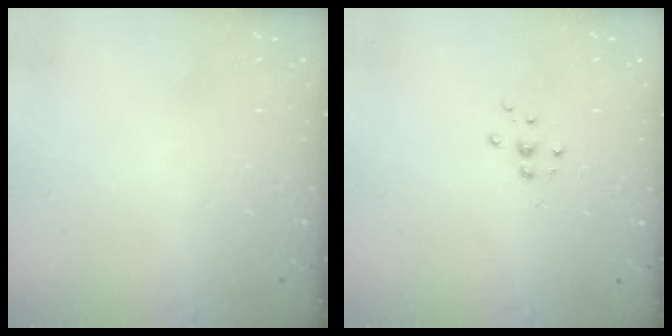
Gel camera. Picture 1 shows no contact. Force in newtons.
{"total": 4.9, "press": 4.9, "slide": 0.7}